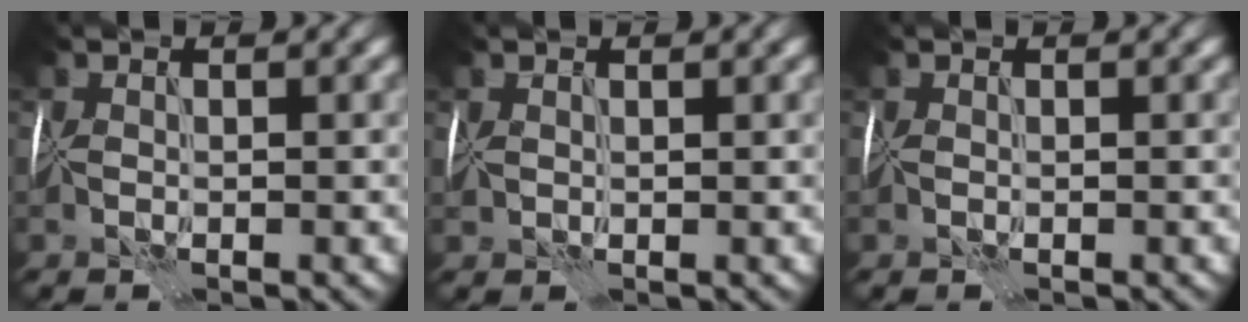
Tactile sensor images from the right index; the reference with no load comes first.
{"total": 1.0, "force": [0.7, 0.5, 0.5], "torque": [-0.010, 0.004, 0.014]}
{"total": 0.0}